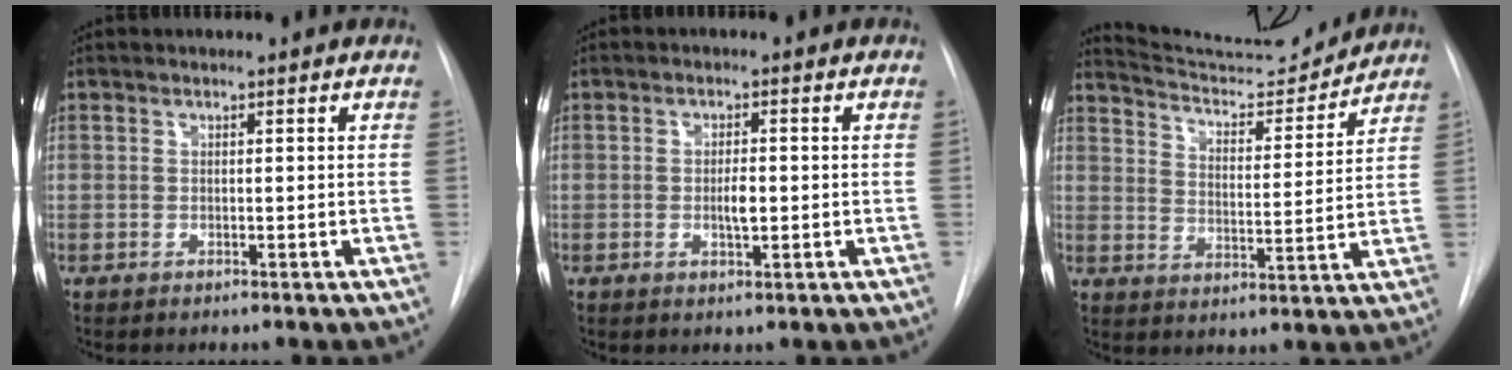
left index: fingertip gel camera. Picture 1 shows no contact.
{"total": 2.6, "force": [-0.3, 0.8, 2.5], "torque": [-0.044, 0.000, -0.003]}
{"total": 13.3, "force": [13.1, 0.6, 2.0], "torque": [-0.035, -0.007, 0.197]}